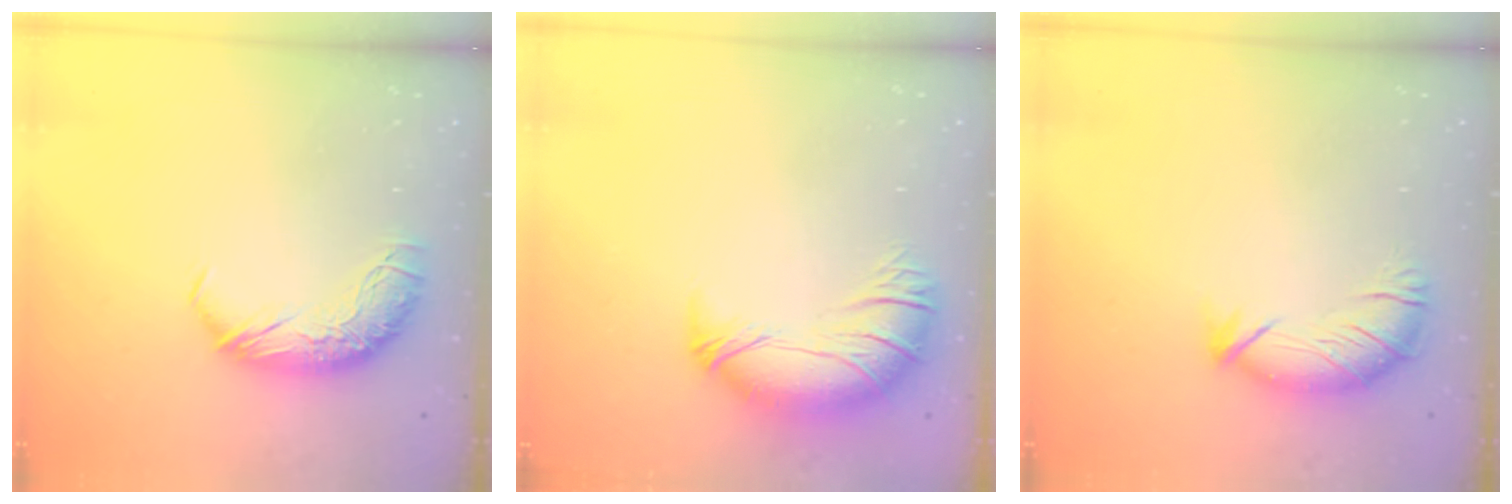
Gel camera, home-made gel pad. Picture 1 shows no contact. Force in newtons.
{"total": 2.6, "press": 0.1, "slide": 2.6}
{"total": 2.9, "press": 1.9, "slide": 2.2}